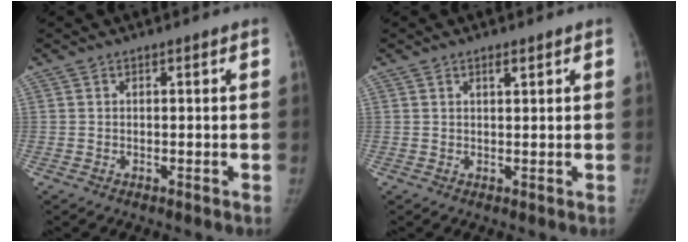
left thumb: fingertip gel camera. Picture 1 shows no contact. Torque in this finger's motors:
{"motor_torque": [0.17, -0.01, 0.19, 0.08, 0.06]}